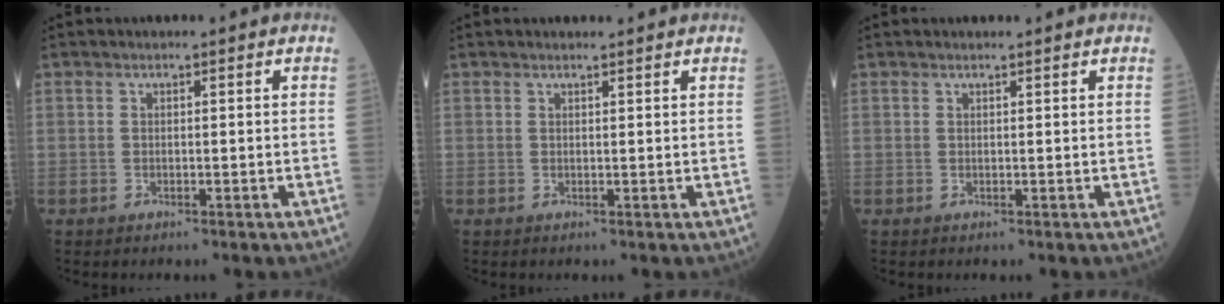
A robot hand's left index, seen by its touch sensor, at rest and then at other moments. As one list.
[{"total": 1.6, "force": [1.6, 0.1, 0.2], "torque": [-0.009, 0.006, 0.022]}, {"total": 0.9, "force": [0.9, 0.0, 0.1], "torque": [-0.009, 0.003, 0.012]}]